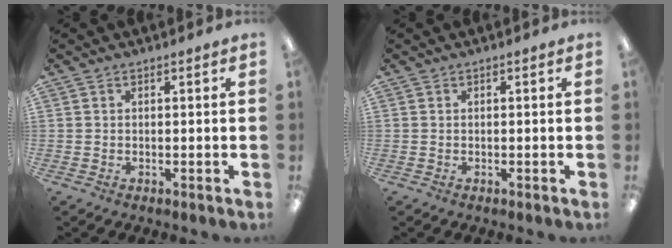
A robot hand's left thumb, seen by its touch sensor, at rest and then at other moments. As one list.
[{"total": 0.0}]